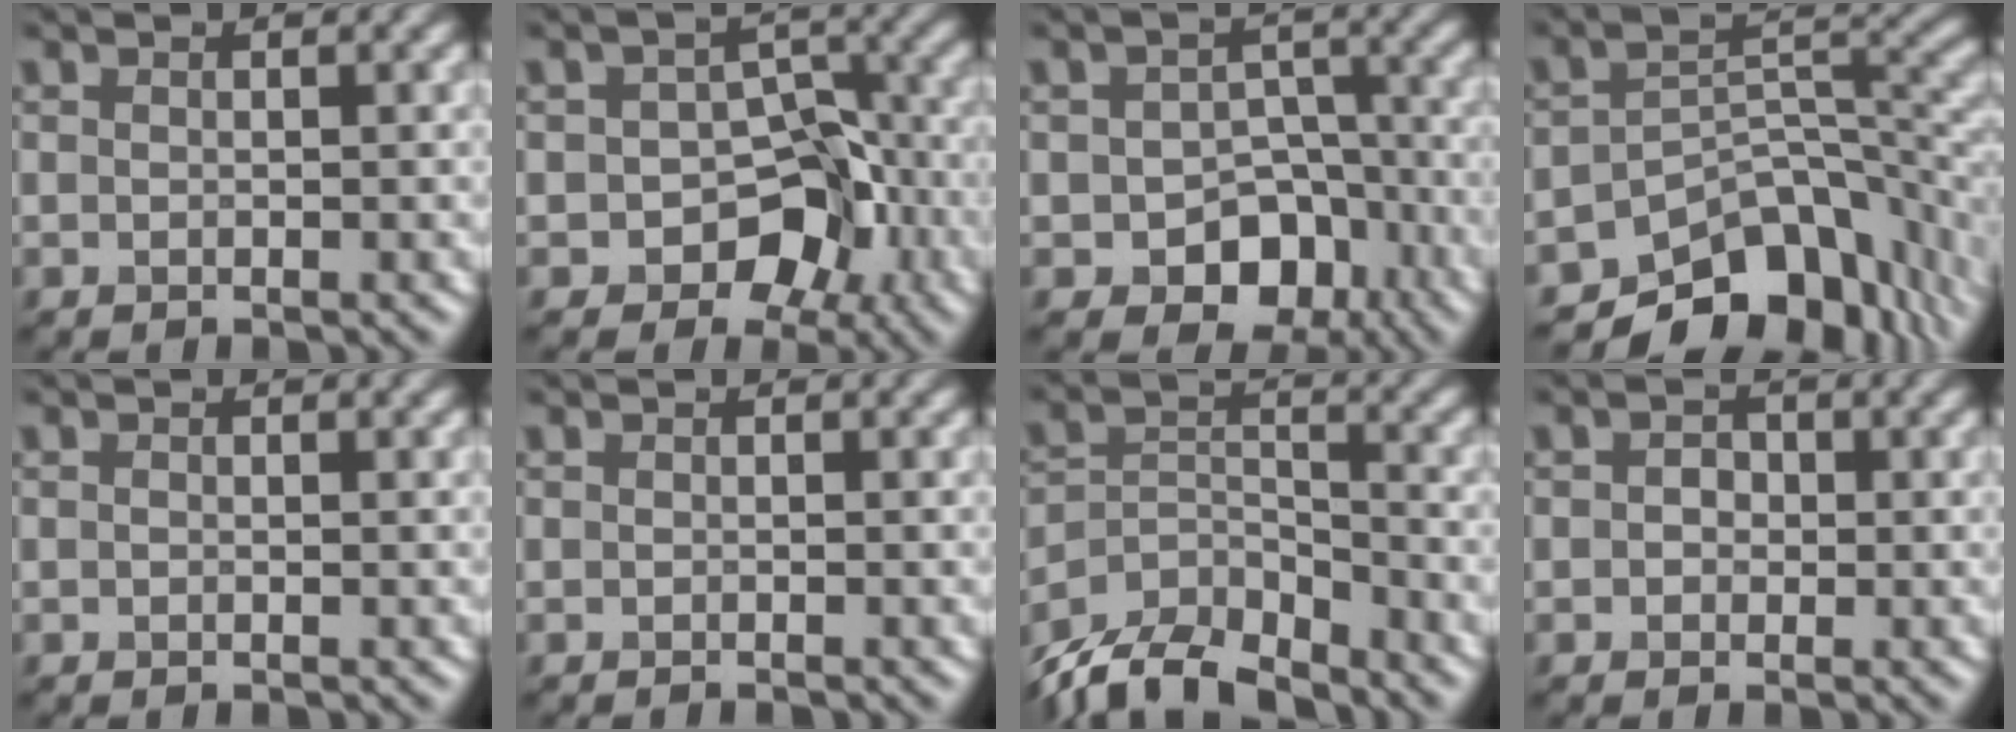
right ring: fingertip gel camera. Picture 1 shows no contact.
{"total": 6.3, "force": [-2.8, 4.4, 3.4], "torque": [-0.030, 0.015, -0.044]}
{"total": 6.0, "force": [-2.5, 4.4, 3.2], "torque": [-0.035, -0.004, -0.033]}
{"total": 9.9, "force": [-7.0, 4.9, 4.9], "torque": [-0.061, -0.012, -0.119]}
{"total": 0.0}
{"total": 0.0}
{"total": 9.0, "force": [-7.9, 3.1, 3.0], "torque": [-0.061, -0.008, -0.146]}
{"total": 1.1, "force": [0.2, 1.0, 0.5], "torque": [-0.001, 0.001, -0.005]}